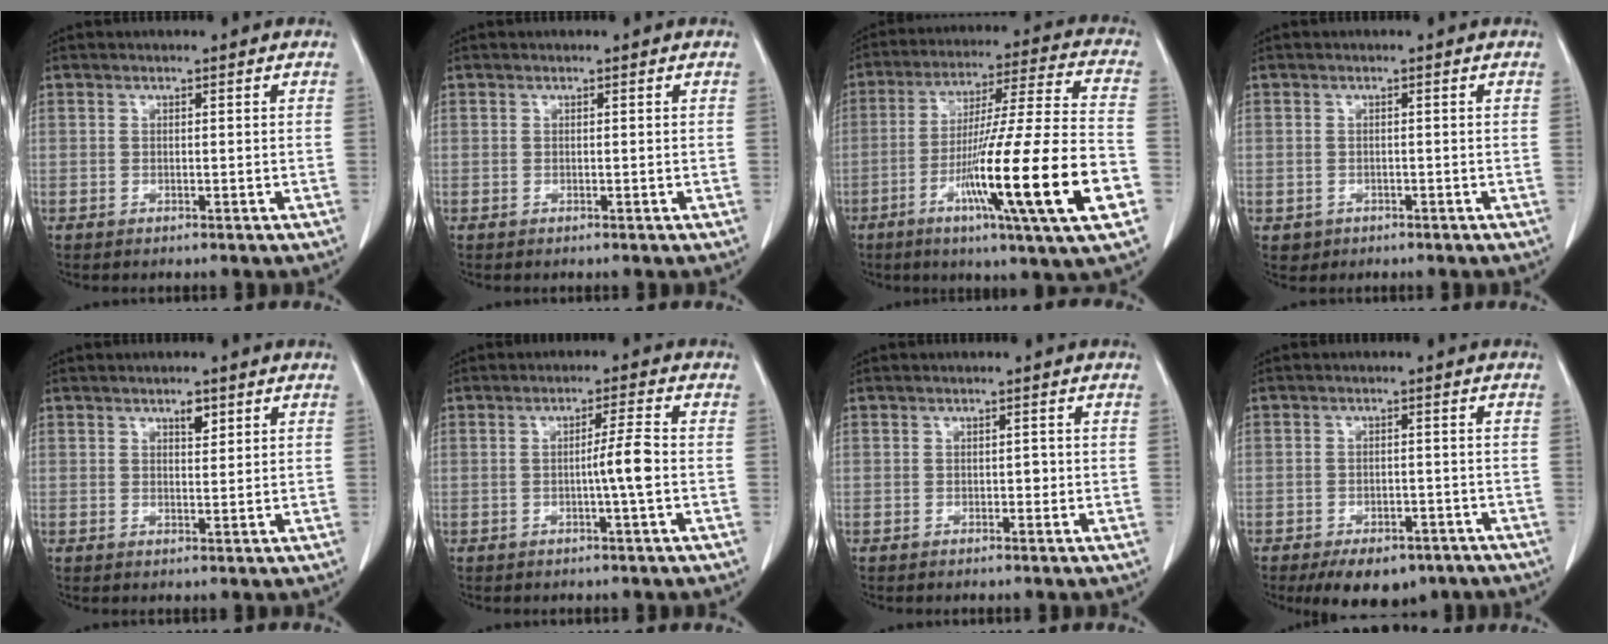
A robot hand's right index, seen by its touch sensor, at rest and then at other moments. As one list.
[{"total": 0.0}, {"total": 22.6, "force": [-7.6, -0.4, 21.3], "torque": [-0.342, -0.024, -0.131]}, {"total": 1.8, "force": [-0.7, 1.7, 0.1], "torque": [-0.001, 0.006, -0.008]}, {"total": 2.0, "force": [1.2, 0.8, 1.4], "torque": [-0.021, -0.004, 0.019]}, {"total": 4.2, "force": [-0.8, -0.7, 4.1], "torque": [-0.065, 0.001, -0.013]}, {"total": 0.9, "force": [-0.1, 0.6, 0.7], "torque": [-0.005, 0.003, -0.002]}, {"total": 9.0, "force": [-6.5, 4.7, 4.1], "torque": [-0.043, 0.005, -0.090]}]